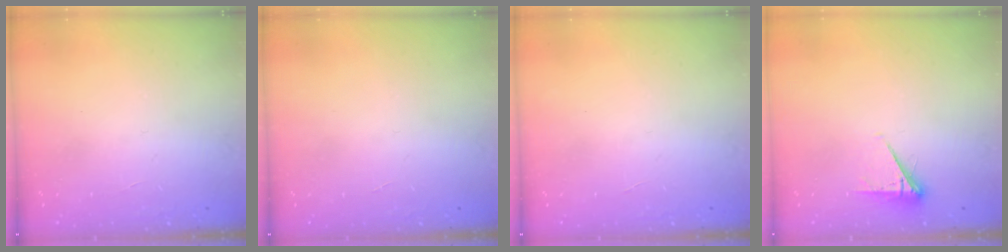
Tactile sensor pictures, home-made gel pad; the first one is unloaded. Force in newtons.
{"total": 0.0}
{"total": 0.0}
{"total": 4.6, "press": 4.5, "slide": 0.7}